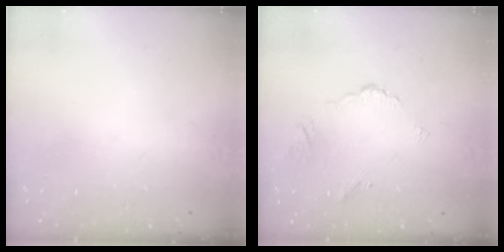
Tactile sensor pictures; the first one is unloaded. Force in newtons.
{"total": 3.5, "press": 3.5, "slide": 0.6}